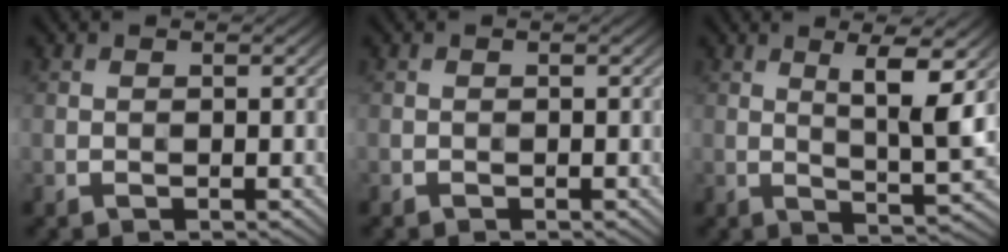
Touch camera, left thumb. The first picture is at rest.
{"total": 0.0}
{"total": 5.5, "force": [2.4, 0.4, 5.0], "torque": [-0.096, 0.001, 0.051]}